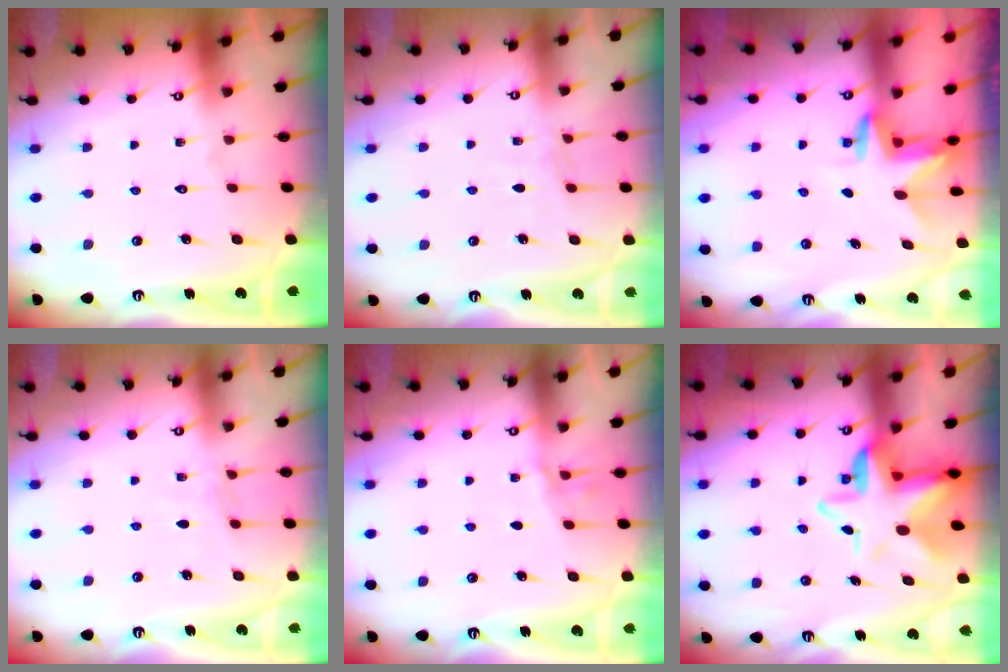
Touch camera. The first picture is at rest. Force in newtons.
{"total": 2.9, "press": 2.9, "slide": 0.5}
{"total": 2.7, "press": 2.7, "slide": 0.2}
{"total": 2.9, "press": 2.9, "slide": 0.5}
{"total": 2.6, "press": 2.6, "slide": 0.4}
{"total": 9.6, "press": 9.5, "slide": 1.6}